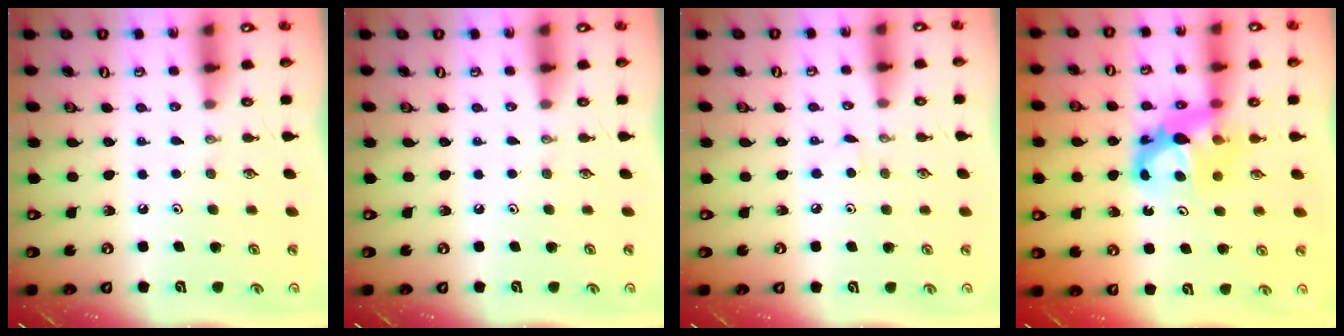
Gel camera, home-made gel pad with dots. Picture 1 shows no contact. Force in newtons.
{"total": 0.0}
{"total": 3.4, "press": 3.4, "slide": 0.4}
{"total": 8.1, "press": 8.1, "slide": 0.5}